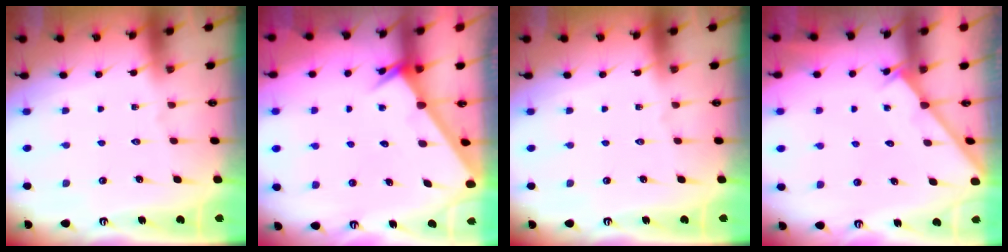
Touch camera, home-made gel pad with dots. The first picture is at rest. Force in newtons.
{"total": 2.6, "press": 2.6, "slide": 0.0}
{"total": 0.0}
{"total": 2.1, "press": 2.1, "slide": 0.2}